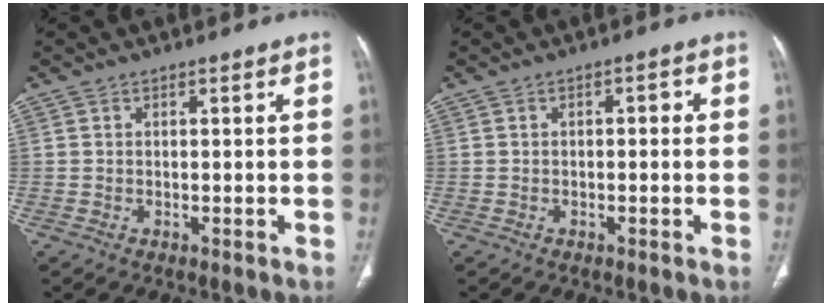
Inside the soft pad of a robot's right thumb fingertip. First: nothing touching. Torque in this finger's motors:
{"motor_torque": [-0.26, 0.03, 0.13, 0.36, -0.01]}